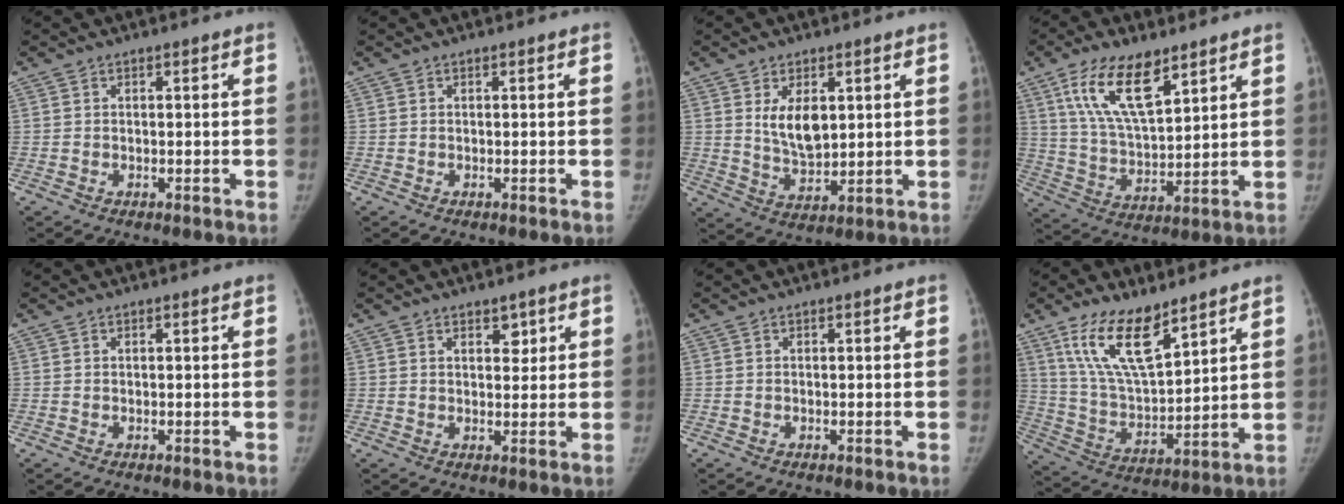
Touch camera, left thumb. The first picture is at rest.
{"total": 0.0}
{"total": 8.1, "force": [2.4, 4.5, 6.3], "torque": [-0.087, -0.022, 0.055]}
{"total": 14.5, "force": [8.3, 5.9, 10.4], "torque": [-0.170, -0.034, 0.162]}
{"total": 0.0}
{"total": 2.9, "force": [1.7, 1.7, 1.6], "torque": [-0.003, -0.010, 0.028]}
{"total": 0.0}
{"total": 14.9, "force": [9.6, 5.4, 10.1], "torque": [-0.164, -0.052, 0.196]}